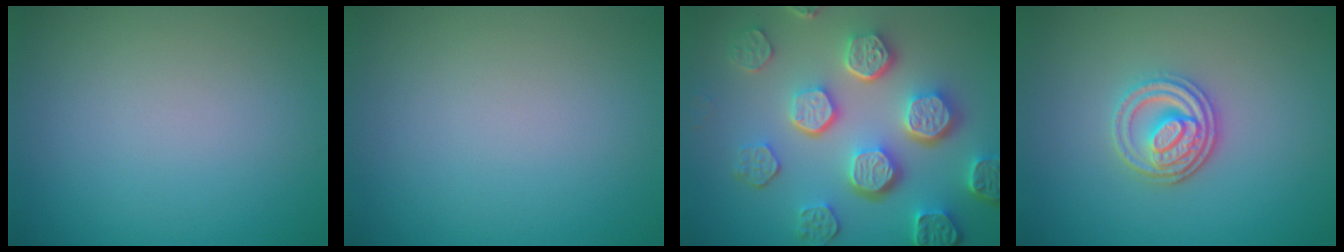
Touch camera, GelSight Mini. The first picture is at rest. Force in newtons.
{"total": 0.0}
{"total": 8.1, "press": 6.1, "slide": 5.3}
{"total": 3.6, "press": 3.1, "slide": 1.9}